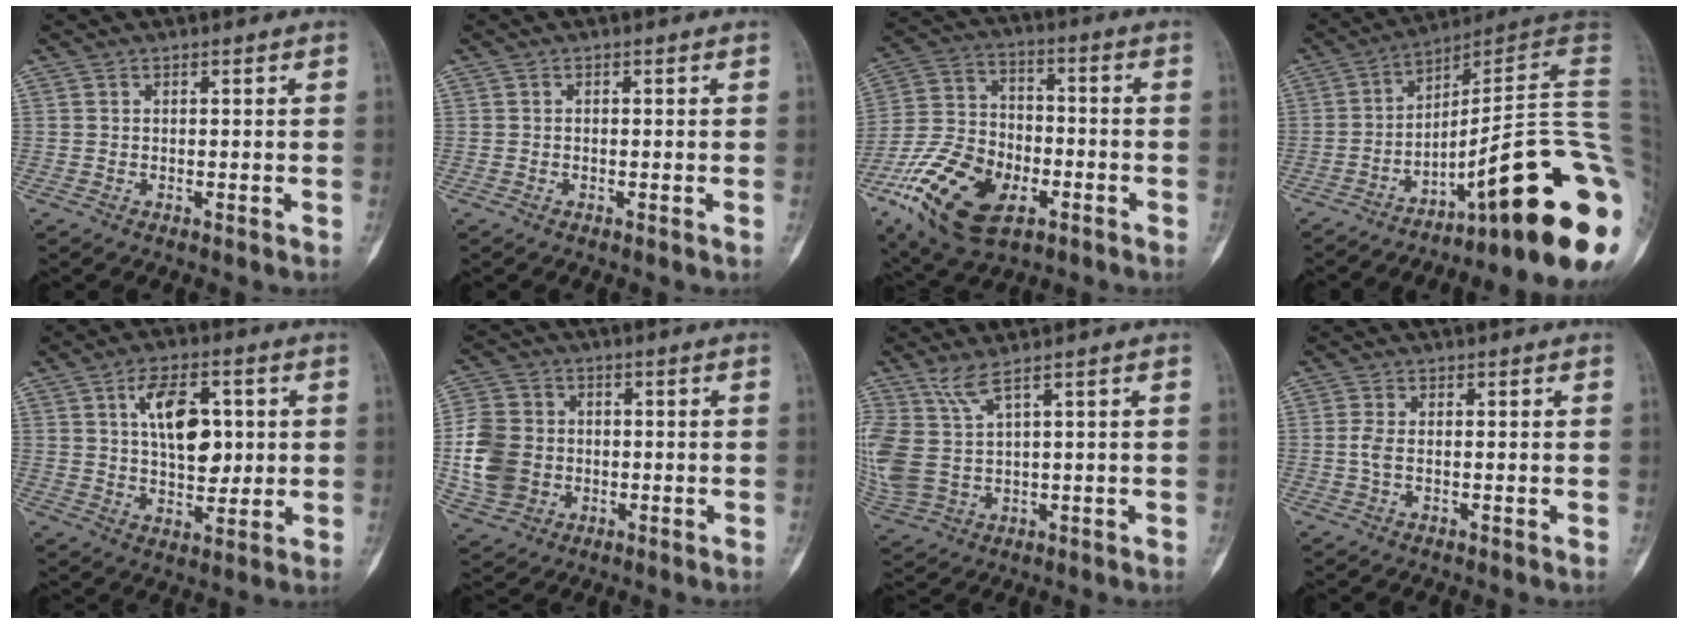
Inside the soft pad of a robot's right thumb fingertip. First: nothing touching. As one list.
[{"total": 0.0}, {"total": 19.8, "force": [-8.6, 11.5, 13.7], "torque": [-0.250, 0.031, -0.151]}, {"total": 26.4, "force": [-9.4, 4.2, 24.3], "torque": [-0.215, 0.081, -0.129]}, {"total": 11.5, "force": [2.6, 6.5, 9.1], "torque": [-0.122, -0.007, 0.047]}, {"total": 11.4, "force": [-1.5, 9.6, 6.1], "torque": [-0.116, 0.012, -0.027]}, {"total": 8.8, "force": [4.0, 3.3, 7.1], "torque": [-0.182, -0.015, 0.097]}, {"total": 1.9, "force": [-0.2, 0.7, 1.7], "torque": [-0.044, -0.002, -0.005]}]